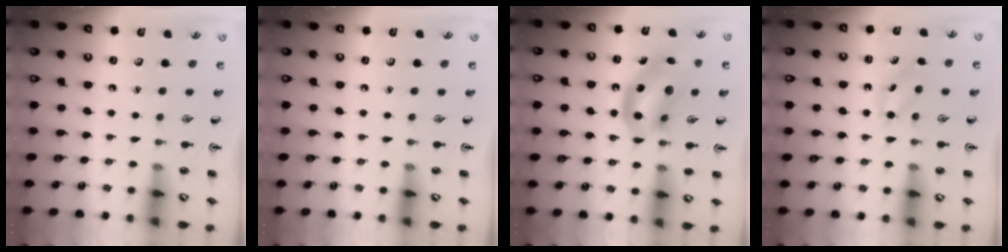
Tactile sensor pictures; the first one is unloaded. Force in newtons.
{"total": 0.0}
{"total": 12.2, "press": 11.7, "slide": 3.4}
{"total": 3.9, "press": 3.7, "slide": 1.3}